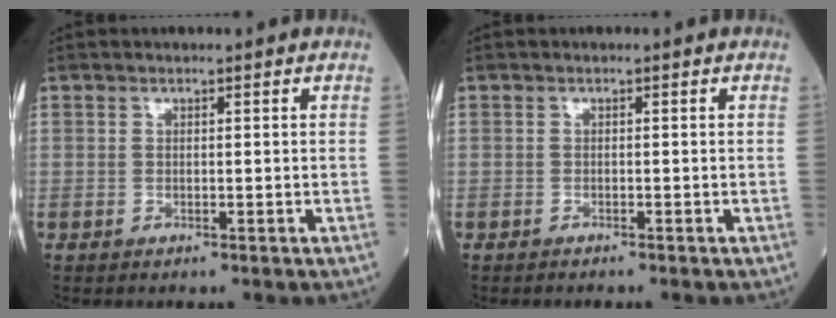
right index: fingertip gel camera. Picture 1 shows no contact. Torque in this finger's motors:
{"motor_torque": [-0.08, -0.23, 0.04, 0.01]}